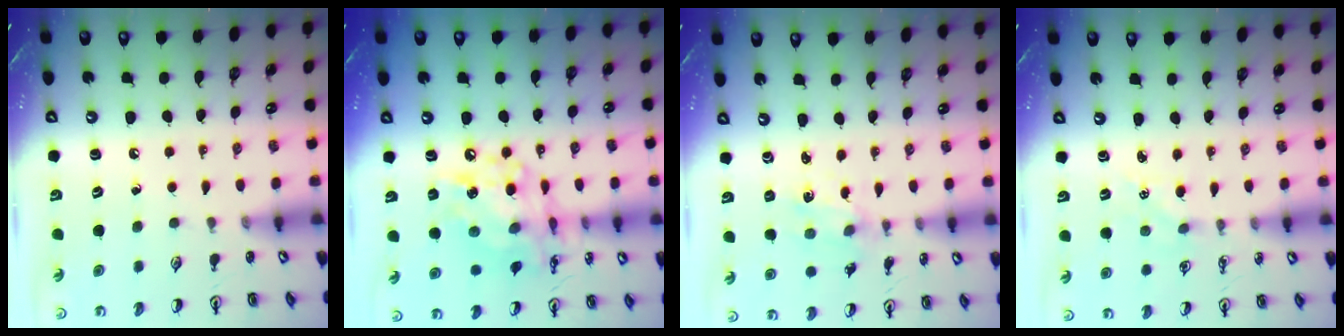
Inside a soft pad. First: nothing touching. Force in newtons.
{"total": 13.8, "press": 13.7, "slide": 1.2}
{"total": 1.1, "press": 1.1, "slide": 0.3}
{"total": 2.4, "press": 2.3, "slide": 0.3}